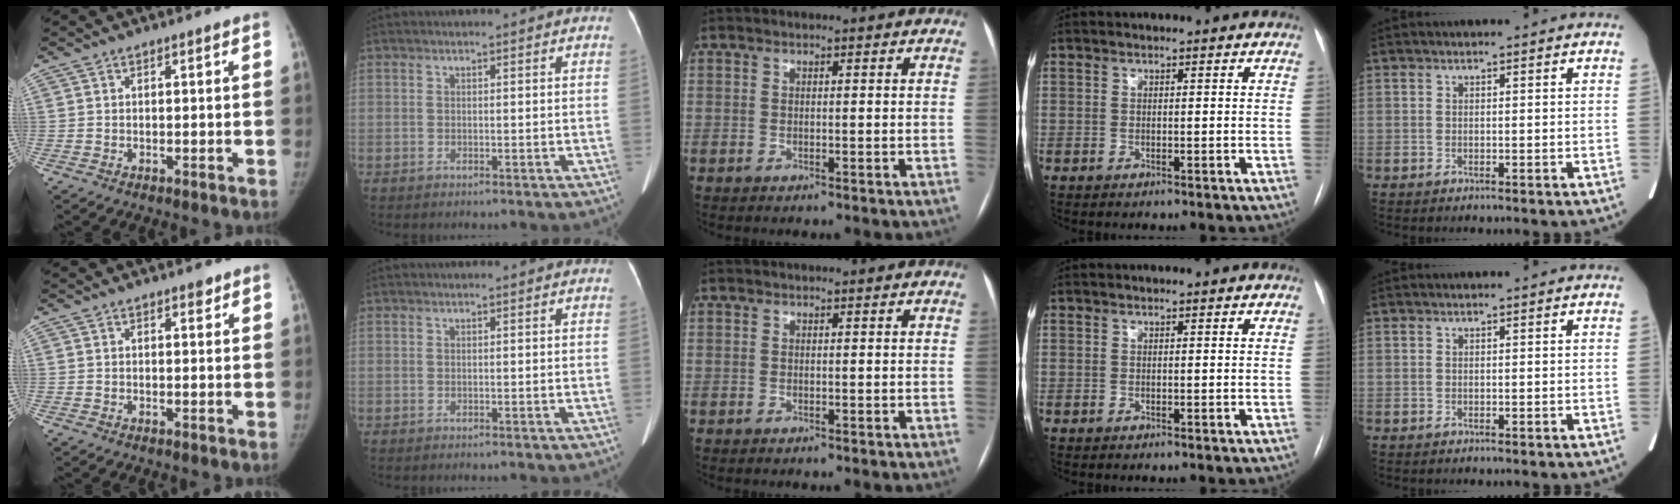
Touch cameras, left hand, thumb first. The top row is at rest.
{"thumb": {"total": 1.1, "force": [0.8, 0.5, 0.5], "torque": [0.001, -0.004, 0.008]}}